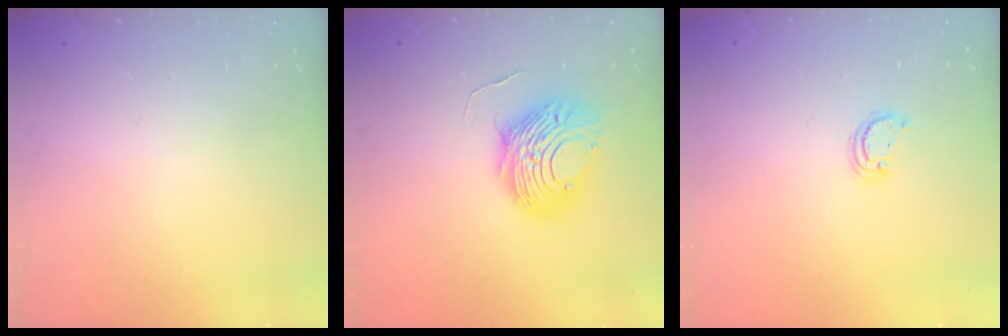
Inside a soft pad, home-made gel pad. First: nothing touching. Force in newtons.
{"total": 11.1, "press": 11.1, "slide": 0.7}
{"total": 2.6, "press": 2.6, "slide": 0.2}